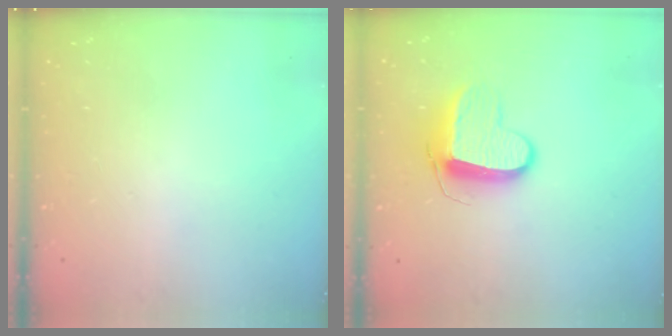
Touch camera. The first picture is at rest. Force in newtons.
{"total": 9.5, "press": 9.5, "slide": 0.2}